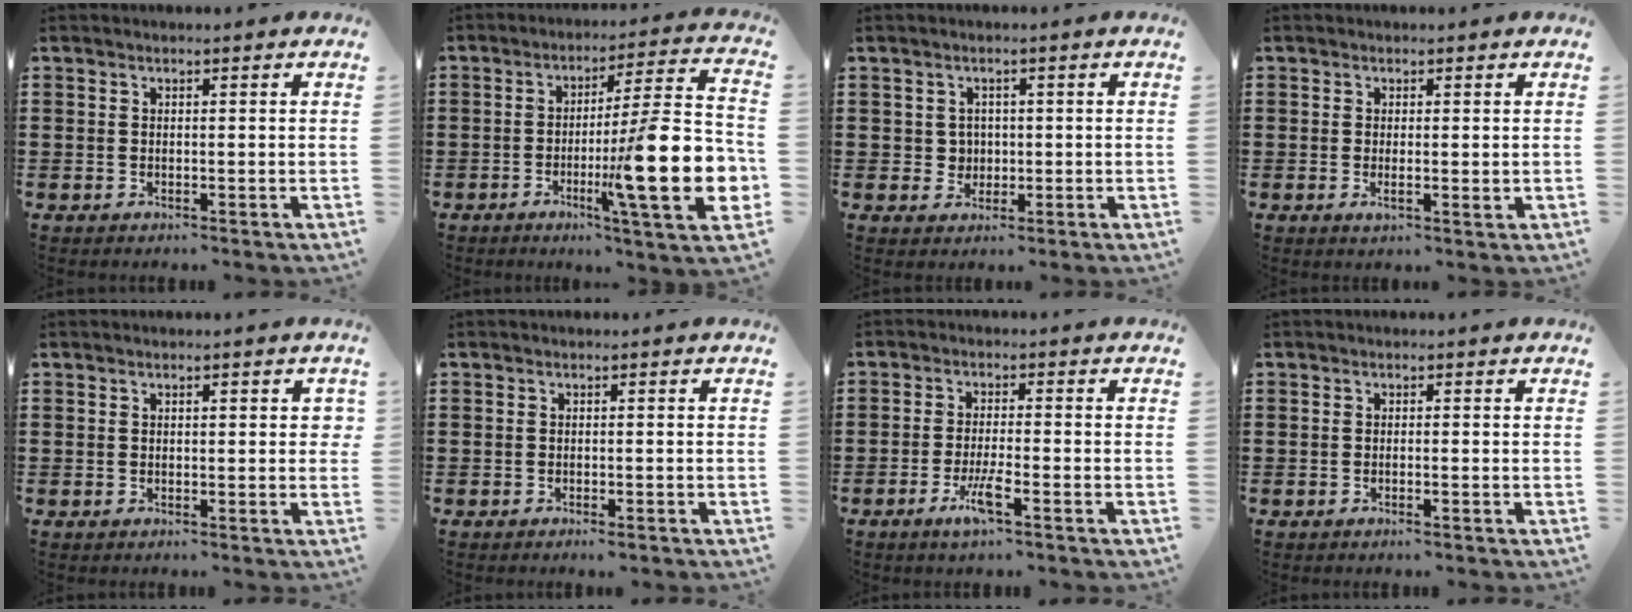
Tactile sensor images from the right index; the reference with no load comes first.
{"total": 17.3, "force": [-4.4, 2.3, 16.6], "torque": [-0.263, -0.026, -0.073]}
{"total": 2.3, "force": [0.1, 2.2, 0.6], "torque": [-0.022, 0.010, -0.002]}
{"total": 1.5, "force": [0.0, 0.4, 1.4], "torque": [-0.025, -0.002, 0.000]}
{"total": 1.2, "force": [0.2, 0.6, 1.1], "torque": [-0.021, 0.006, 0.002]}
{"total": 0.6, "force": [-0.5, 0.0, 0.3], "torque": [-0.008, -0.005, -0.010]}
{"total": 4.2, "force": [-2.2, 0.3, 3.6], "torque": [-0.079, -0.014, -0.042]}
{"total": 0.7, "force": [-0.4, 0.0, 0.6], "torque": [-0.011, -0.003, -0.007]}